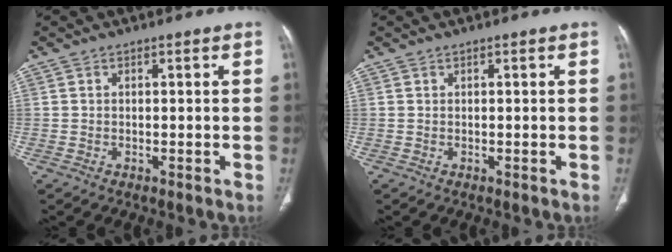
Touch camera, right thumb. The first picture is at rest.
{"total": 0.0}